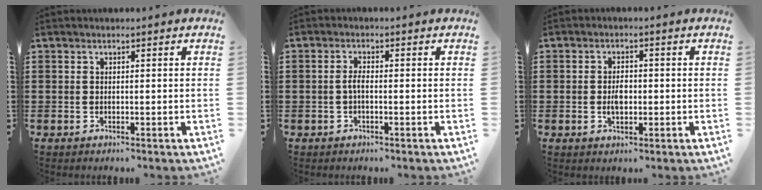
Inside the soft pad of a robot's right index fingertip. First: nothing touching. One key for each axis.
{"total": 2.0, "fx": -0.5, "fy": 0.6, "fz": 1.9, "tx": -0.042, "ty": -0.001, "tz": -0.012}
{"total": 2.8, "fx": -0.3, "fy": 1.6, "fz": 2.3, "tx": -0.034, "ty": 0.001, "tz": -0.007}